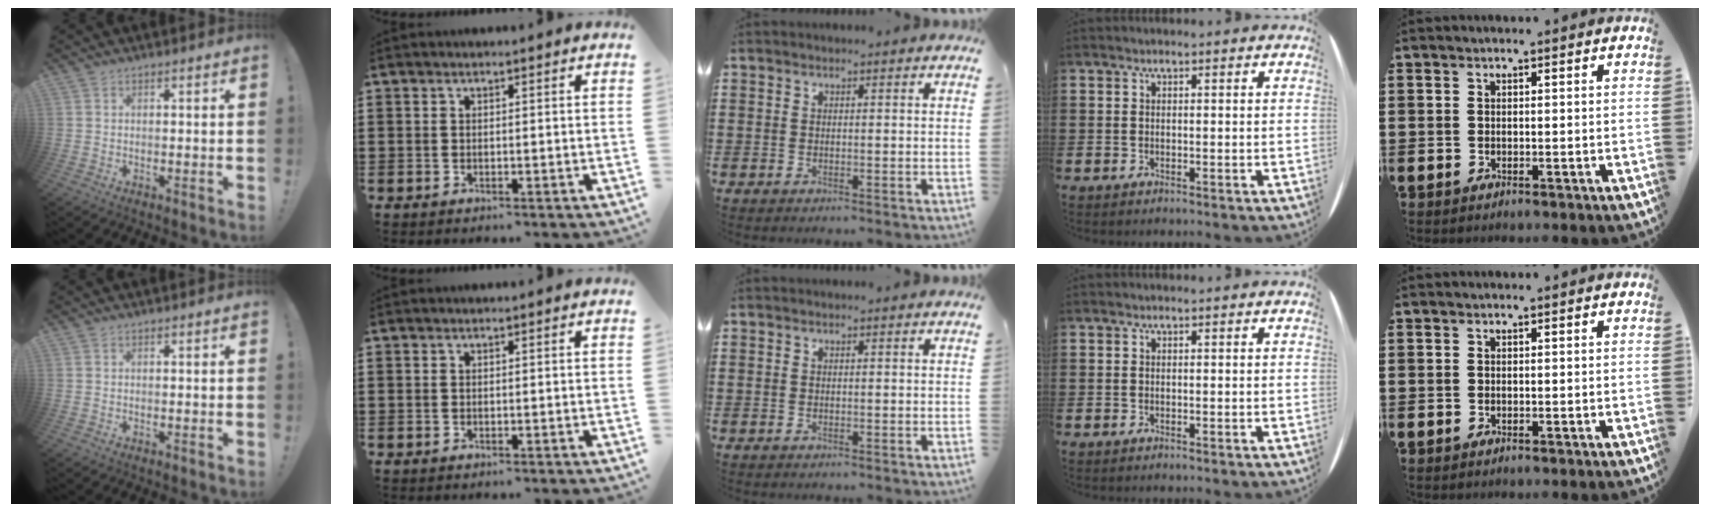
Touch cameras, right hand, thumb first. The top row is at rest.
{}